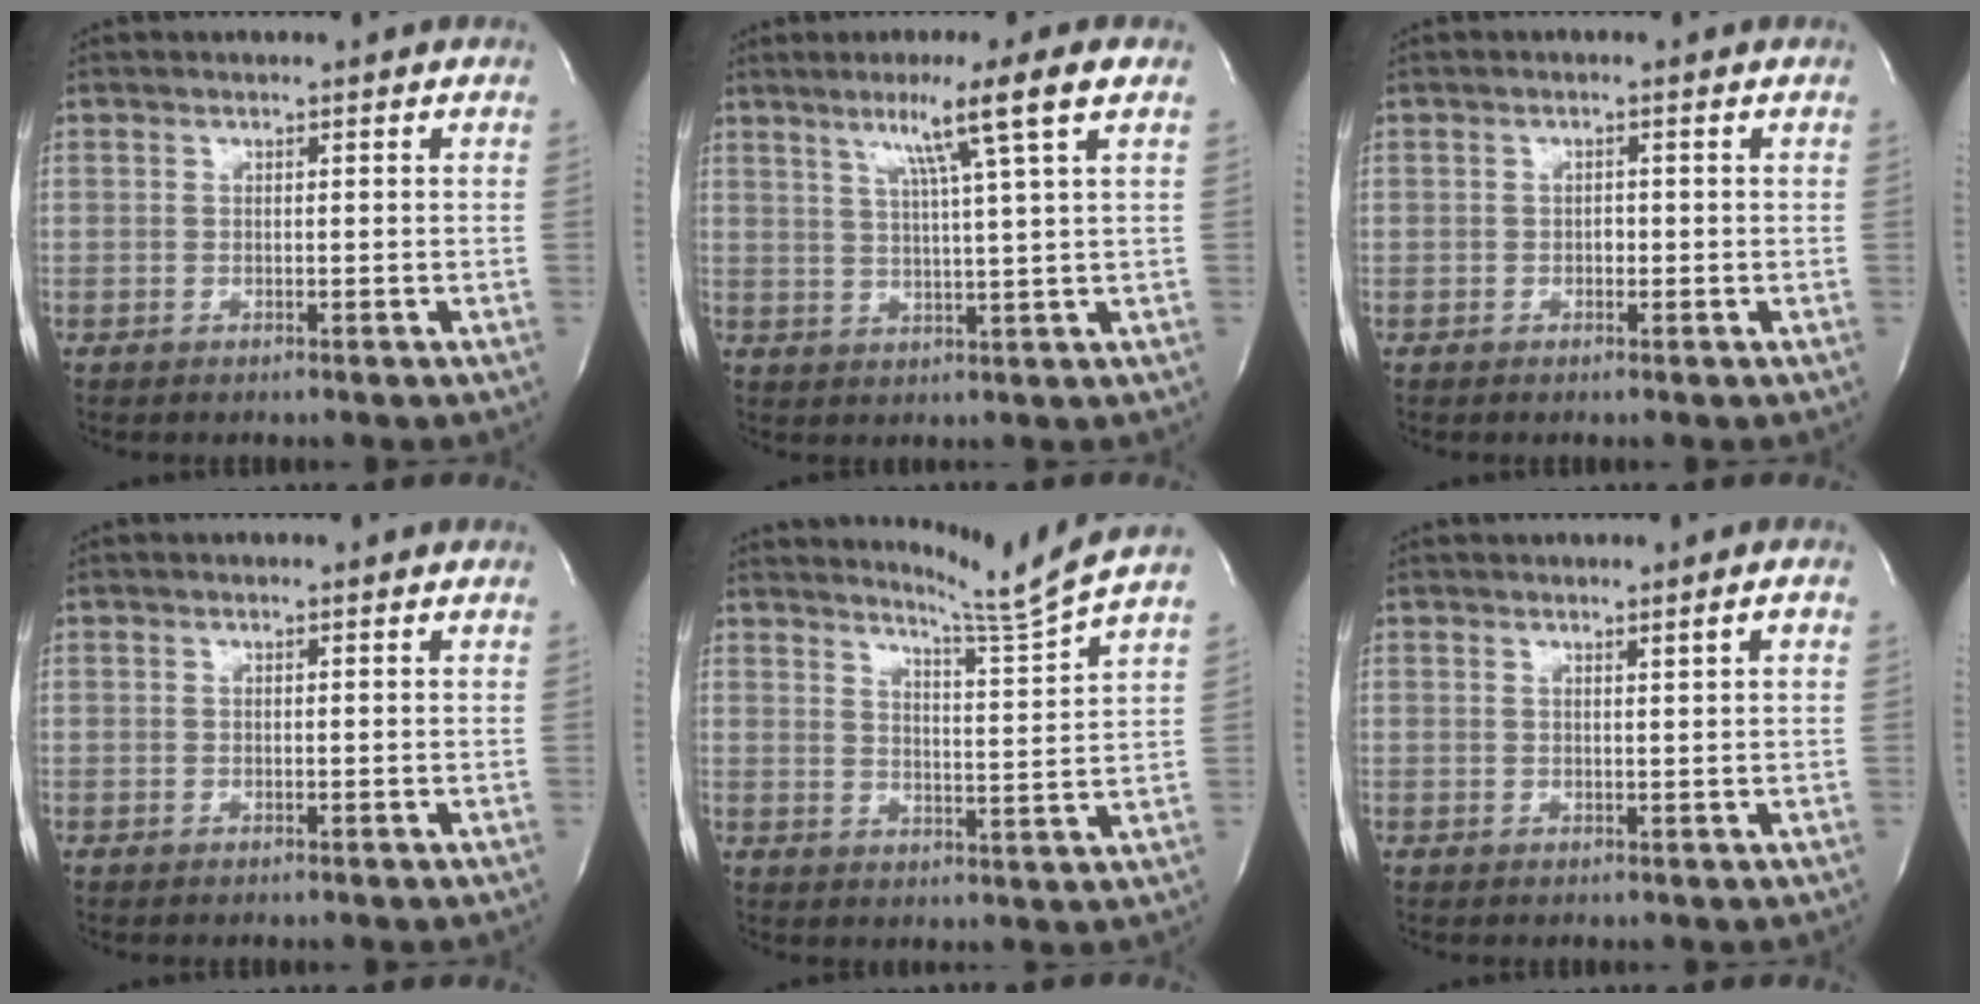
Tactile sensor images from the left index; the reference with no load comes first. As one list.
[{"total": 8.2, "force": [4.1, -2.0, 6.8], "torque": [-0.117, -0.005, 0.068]}, {"total": 0.9, "force": [-0.4, 0.6, 0.5], "torque": [-0.008, -0.001, -0.009]}, {"total": 0.0}, {"total": 8.0, "force": [7.1, -3.5, 0.9], "torque": [-0.038, -0.077, 0.108]}, {"total": 1.2, "force": [0.5, -0.3, 1.0], "torque": [-0.019, -0.010, 0.009]}]